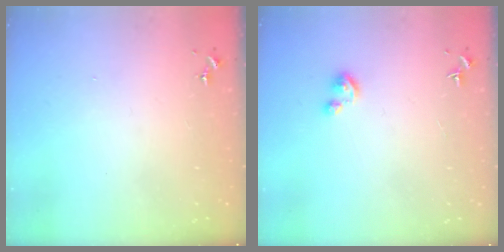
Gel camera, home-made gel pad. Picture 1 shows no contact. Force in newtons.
{"total": 2.8, "press": 2.8, "slide": 0.2}